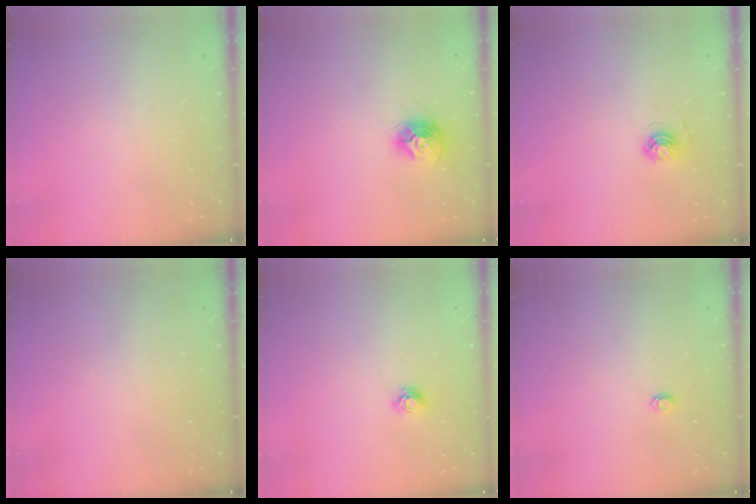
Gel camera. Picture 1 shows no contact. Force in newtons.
{"total": 10.3, "press": 10.3, "slide": 0.4}
{"total": 4.0, "press": 4.0, "slide": 0.4}
{"total": 0.0}
{"total": 5.6, "press": 5.5, "slide": 0.7}
{"total": 2.9, "press": 2.9, "slide": 0.4}